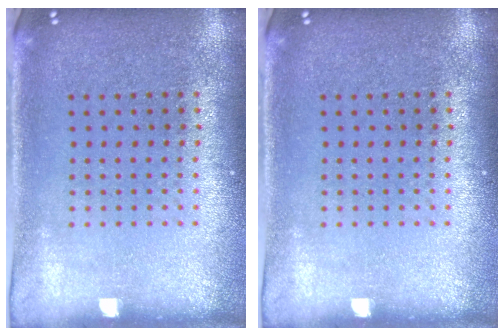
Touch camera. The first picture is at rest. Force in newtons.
{"total": 0.0}